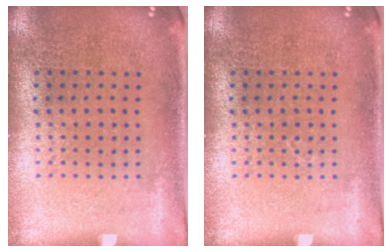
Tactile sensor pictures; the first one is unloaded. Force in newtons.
{"total": 0.0}